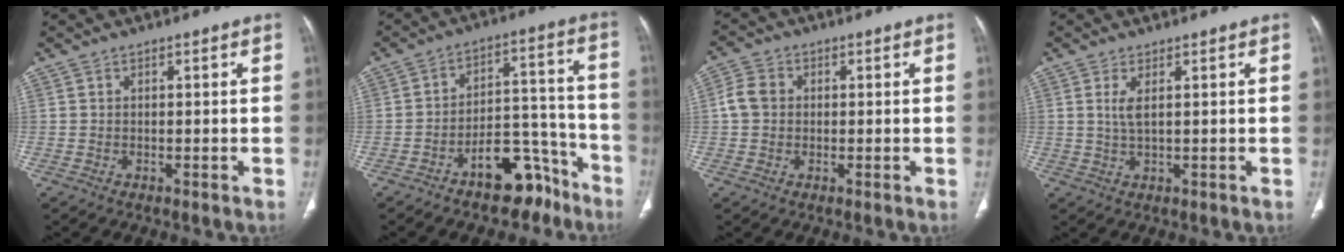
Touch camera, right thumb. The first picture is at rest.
{"total": 11.2, "force": [-7.8, 5.5, 5.9], "torque": [-0.051, 0.092, -0.120]}
{"total": 4.4, "force": [0.2, 3.8, 2.3], "torque": [-0.042, 0.011, -0.002]}
{"total": 2.7, "force": [0.8, 0.7, 2.4], "torque": [-0.060, -0.007, 0.023]}